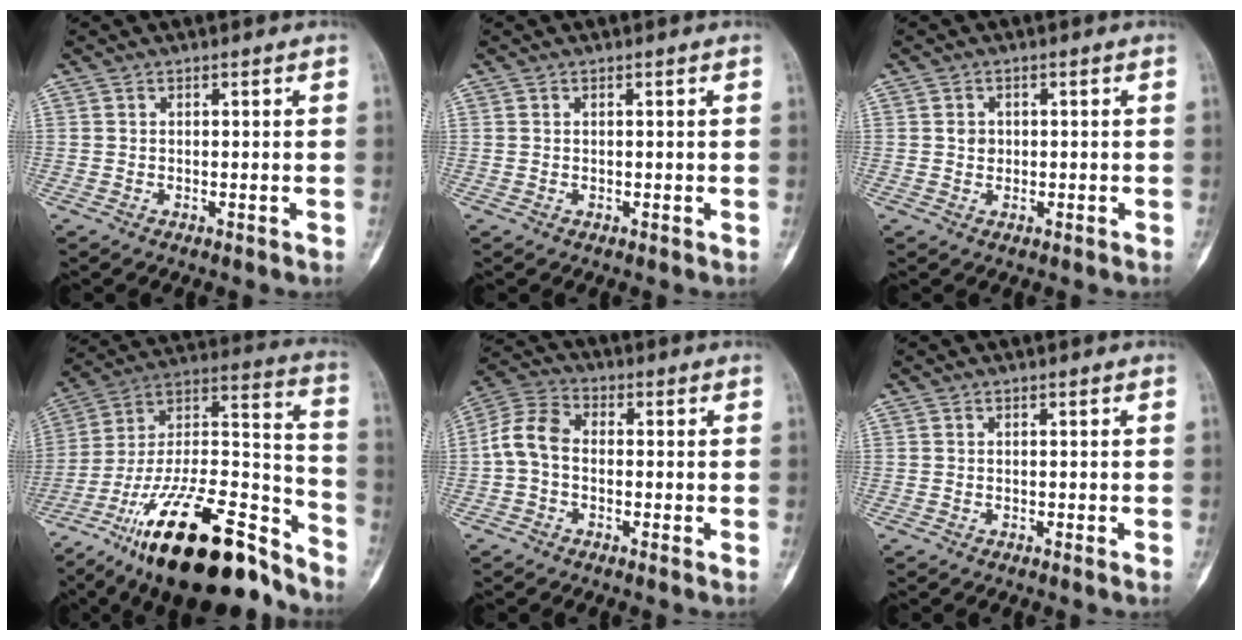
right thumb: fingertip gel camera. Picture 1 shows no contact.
{"total": 0.0}
{"total": 1.8, "force": [0.0, 1.6, 0.8], "torque": [-0.003, 0.005, -0.001]}
{"total": 31.3, "force": [-21.0, 10.4, 20.7], "torque": [-0.301, 0.085, -0.352]}
{"total": 7.2, "force": [-0.9, 4.7, 5.4], "torque": [-0.104, 0.020, -0.037]}
{"total": 0.0}